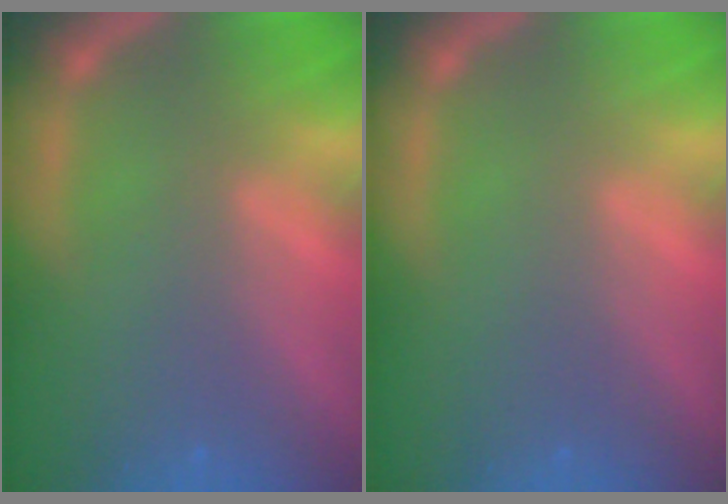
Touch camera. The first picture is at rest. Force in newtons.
{"total": 0.0}